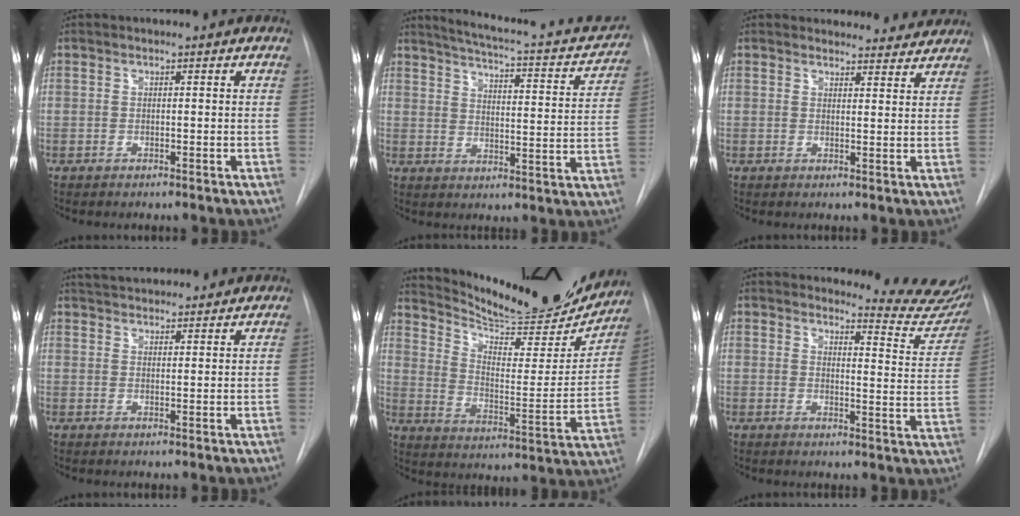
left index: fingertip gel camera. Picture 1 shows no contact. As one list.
[{"total": 18.9, "force": [16.8, 3.2, 8.0], "torque": [-0.109, -0.022, 0.207]}, {"total": 9.3, "force": [8.9, 2.4, 0.4], "torque": [0.023, 0.002, 0.087]}, {"total": 11.2, "force": [10.5, 2.1, 3.4], "torque": [-0.052, 0.033, 0.148]}, {"total": 22.6, "force": [21.0, 4.2, 7.0], "torque": [-0.115, -0.062, 0.293]}, {"total": 11.4, "force": [11.3, 0.9, 0.6], "torque": [0.012, -0.096, 0.106]}]